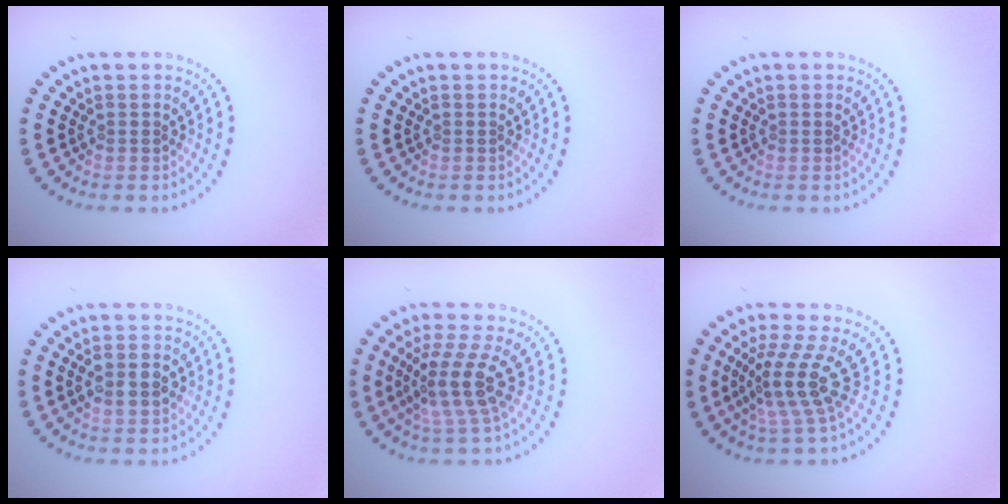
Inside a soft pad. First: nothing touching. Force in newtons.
{"total": 0.0}
{"total": 0.0}
{"total": 2.6, "press": 2.6, "slide": 0.4}
{"total": 4.1, "press": 3.1, "slide": 2.7}
{"total": 3.8, "press": 2.7, "slide": 2.6}